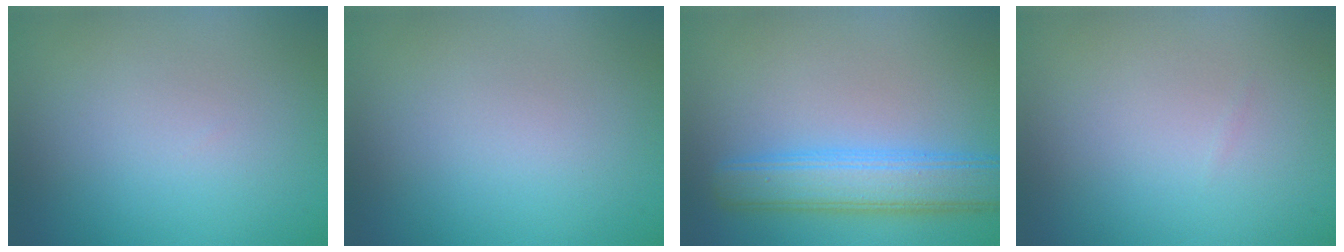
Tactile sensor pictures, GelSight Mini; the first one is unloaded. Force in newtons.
{"total": 0.0}
{"total": 5.1, "press": 5.1, "slide": 0.2}
{"total": 0.0}